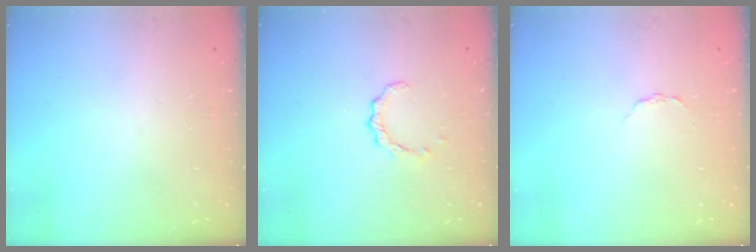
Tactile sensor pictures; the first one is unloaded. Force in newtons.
{"total": 2.6, "press": 2.5, "slide": 0.3}
{"total": 1.5, "press": 1.5, "slide": 0.2}